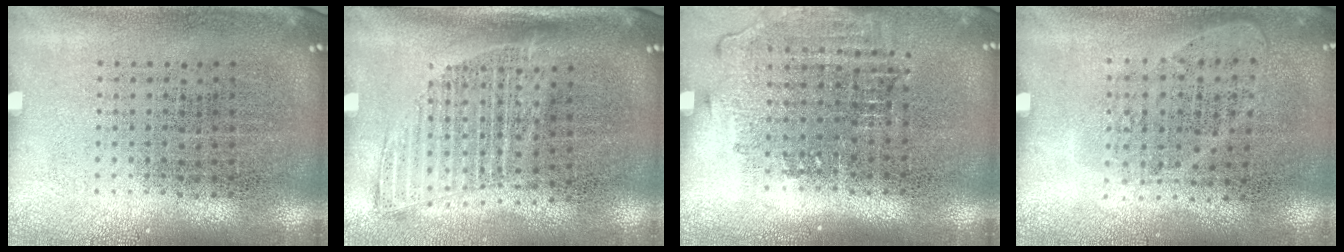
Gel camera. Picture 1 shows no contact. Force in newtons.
{"total": 1.3, "press": 1.1, "slide": 0.7}
{"total": 1.3, "press": 1.1, "slide": 0.6}
{"total": 1.0, "press": 0.9, "slide": 0.4}